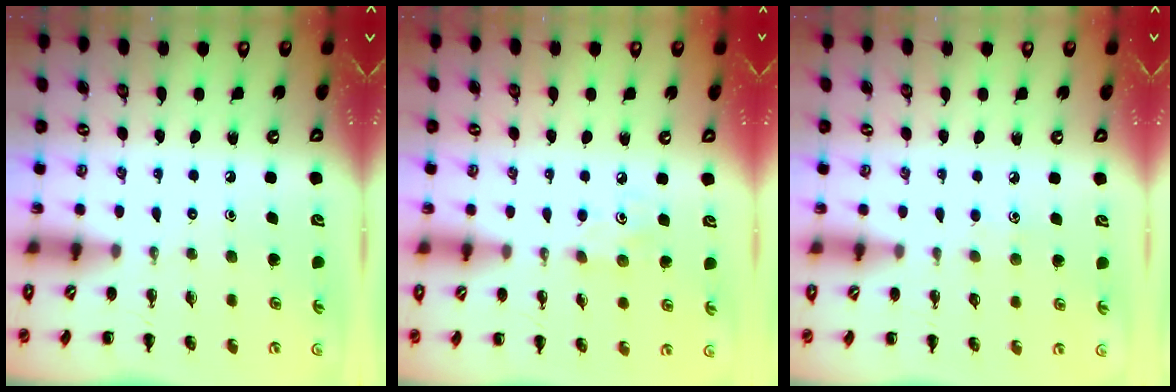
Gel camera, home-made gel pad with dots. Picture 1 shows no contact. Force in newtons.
{"total": 4.1, "press": 4.0, "slide": 0.9}
{"total": 4.3, "press": 4.1, "slide": 1.2}